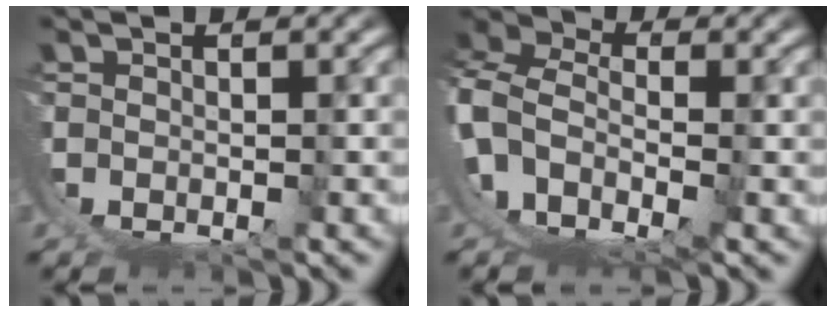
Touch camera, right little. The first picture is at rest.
{"total": 10.3, "force": [-1.3, 8.1, 6.2], "torque": [-0.156, -0.029, -0.026]}